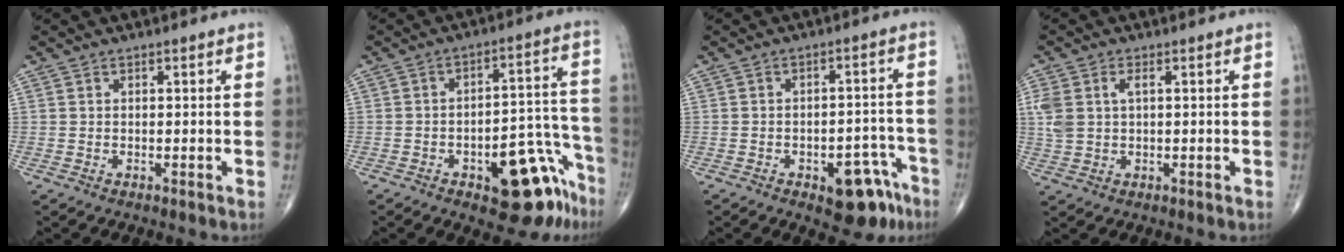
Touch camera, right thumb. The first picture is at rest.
{"total": 15.2, "force": [-8.5, 6.5, 10.8], "torque": [-0.083, 0.083, -0.106]}
{"total": 10.2, "force": [-5.7, 4.9, 6.8], "torque": [-0.056, 0.046, -0.067]}
{"total": 5.6, "force": [1.2, 3.3, 4.4], "torque": [-0.117, 0.014, 0.028]}